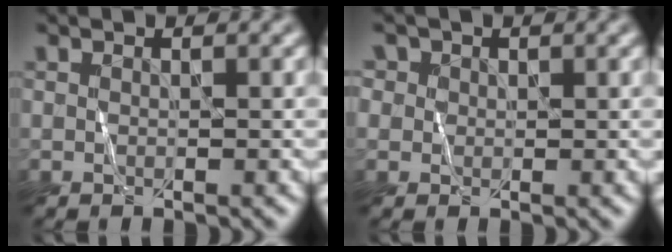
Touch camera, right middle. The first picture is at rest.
{"total": 2.4, "force": [1.3, 2.0, 0.7], "torque": [-0.027, 0.008, 0.016]}